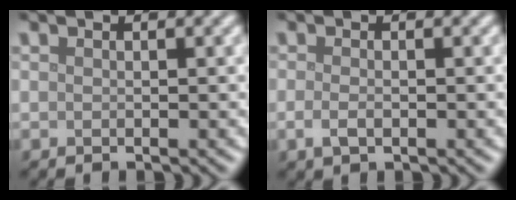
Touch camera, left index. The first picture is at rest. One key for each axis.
{"total": 1.5, "fx": -0.4, "fy": 0.7, "fz": 1.2, "tx": -0.028, "ty": -0.005, "tz": -0.009}